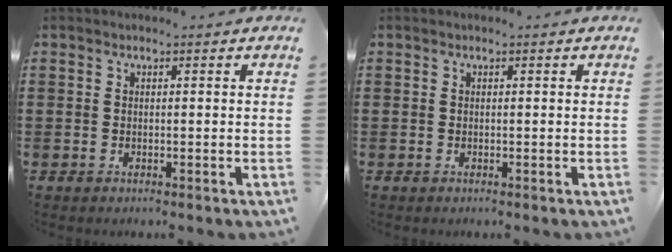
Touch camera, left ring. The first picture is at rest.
{"total": 0.0}